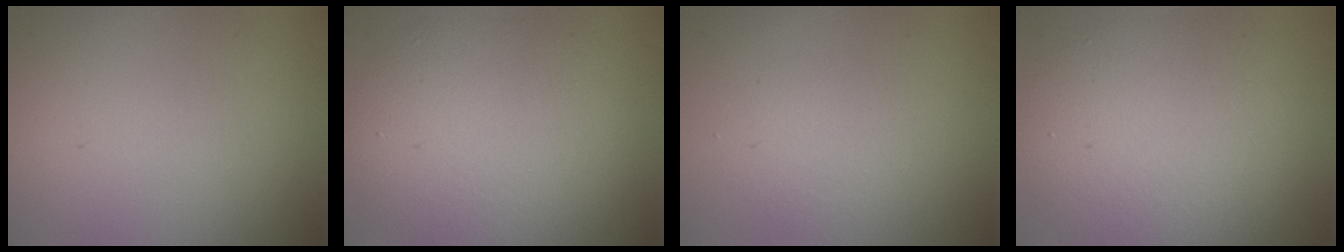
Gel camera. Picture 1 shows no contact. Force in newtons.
{"total": 7.3, "press": 7.3, "slide": 0.6}
{"total": 1.9, "press": 1.9, "slide": 0.1}
{"total": 6.8, "press": 6.8, "slide": 0.4}